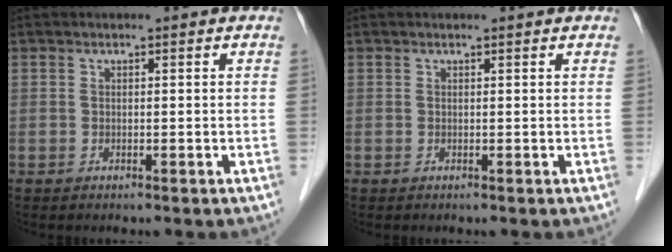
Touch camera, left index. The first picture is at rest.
{"total": 0.8, "force": [0.8, 0.0, 0.2], "torque": [-0.009, 0.004, 0.008]}